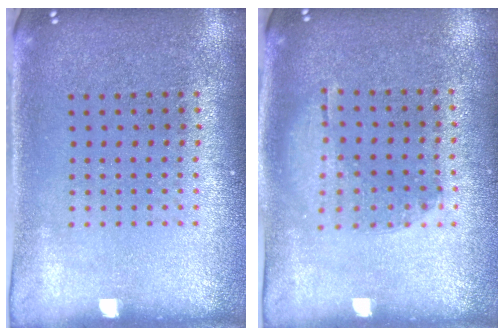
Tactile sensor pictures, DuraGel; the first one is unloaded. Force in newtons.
{"total": 1.1, "press": 0.8, "slide": 0.7}